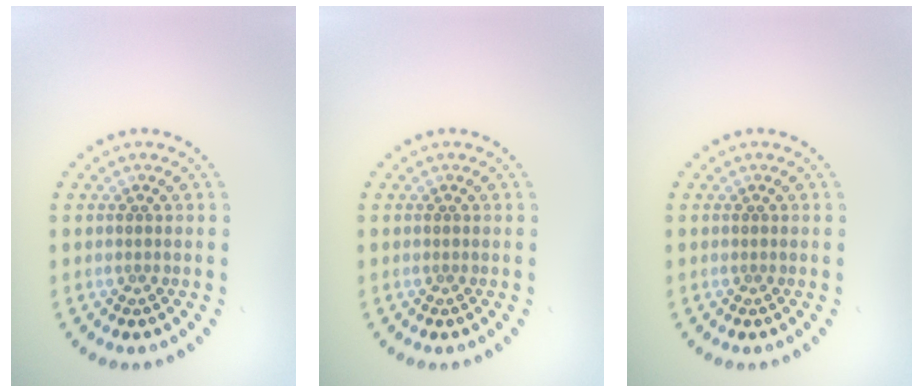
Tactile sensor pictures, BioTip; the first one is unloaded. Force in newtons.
{"total": 0.0}
{"total": 0.0}